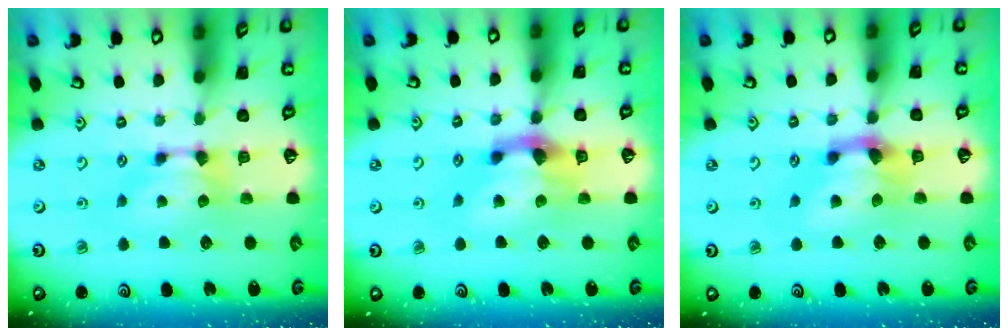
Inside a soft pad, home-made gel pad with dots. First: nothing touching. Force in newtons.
{"total": 4.7, "press": 4.2, "slide": 2.1}
{"total": 3.0, "press": 2.4, "slide": 1.8}